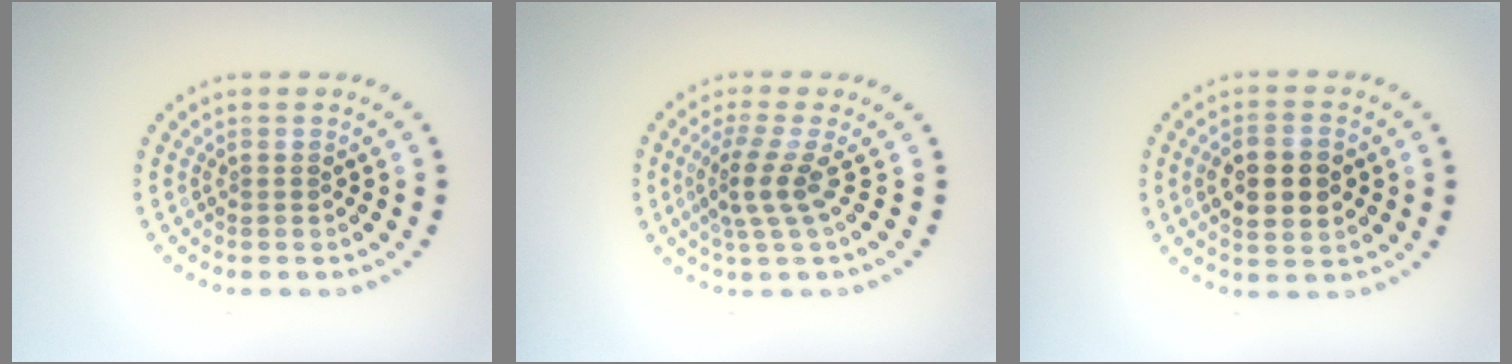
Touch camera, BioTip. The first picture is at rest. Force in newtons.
{"total": 2.9, "press": 1.9, "slide": 2.1}
{"total": 4.9, "press": 4.9, "slide": 0.2}